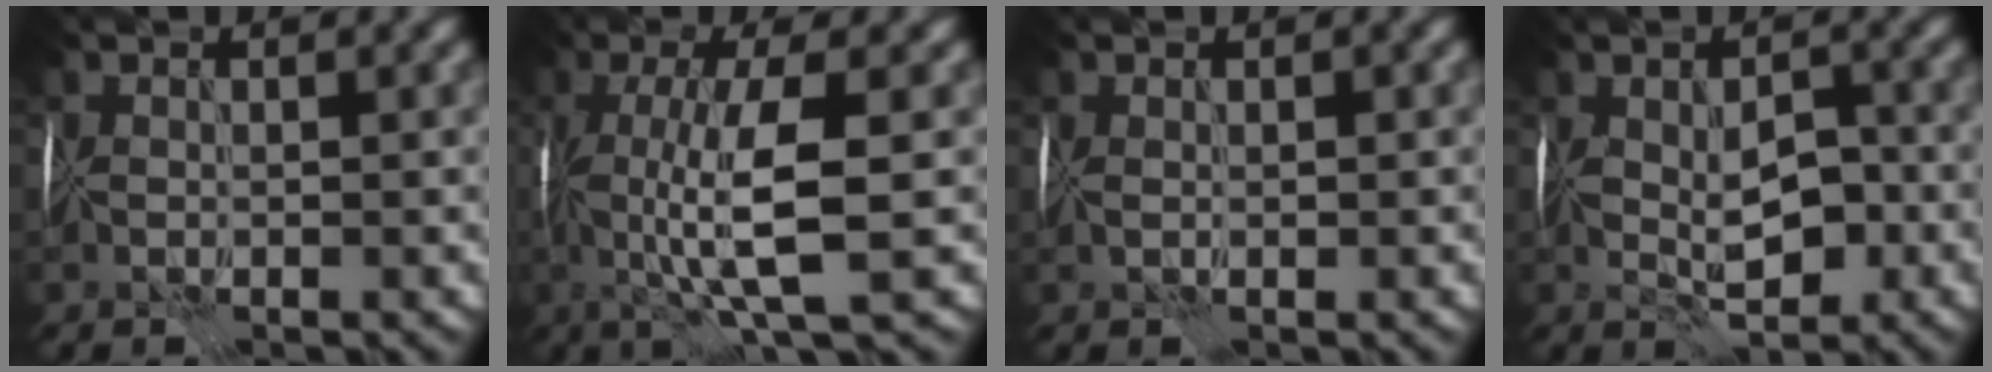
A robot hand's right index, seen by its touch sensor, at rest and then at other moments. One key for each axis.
{"total": 7.4, "fx": -0.4, "fy": 1.7, "fz": 7.1, "tx": -0.136, "ty": -0.001, "tz": -0.007}
{"total": 1.1, "fx": 0.2, "fy": 0.5, "fz": 0.9, "tx": -0.012, "ty": 0.002, "tz": 0.007}
{"total": 4.6, "fx": -0.5, "fy": 2.5, "fz": 3.8, "tx": -0.066, "ty": -0.006, "tz": -0.007}